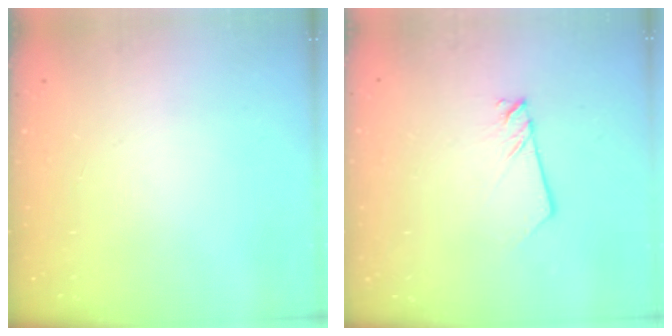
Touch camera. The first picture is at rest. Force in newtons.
{"total": 2.5, "press": 2.5, "slide": 0.1}